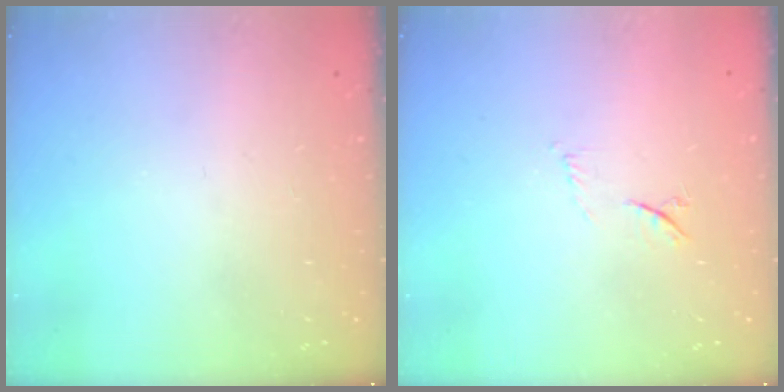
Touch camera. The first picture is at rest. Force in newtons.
{"total": 4.7, "press": 4.6, "slide": 1.2}